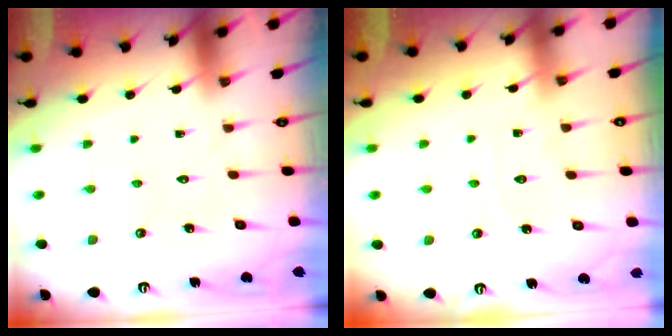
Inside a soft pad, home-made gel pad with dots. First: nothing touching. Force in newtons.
{"total": 3.5, "press": 3.5, "slide": 0.5}